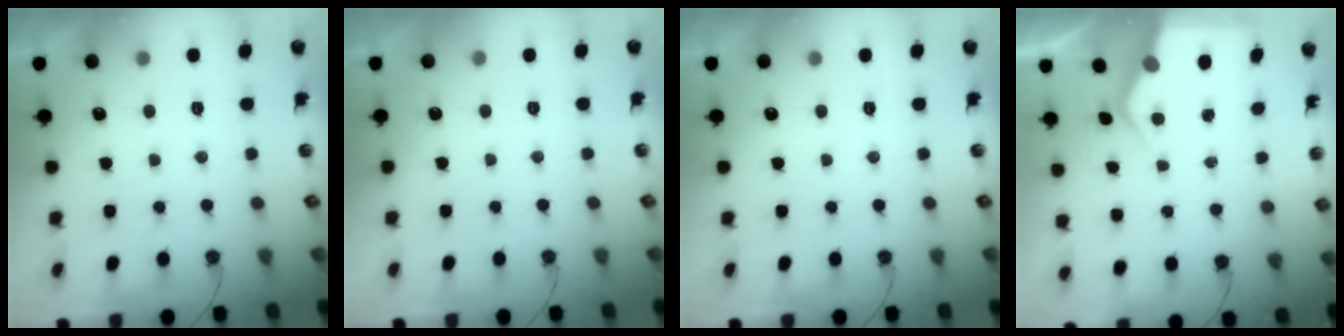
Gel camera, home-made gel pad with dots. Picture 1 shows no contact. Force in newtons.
{"total": 0.0}
{"total": 0.0}
{"total": 5.3, "press": 5.3, "slide": 0.5}